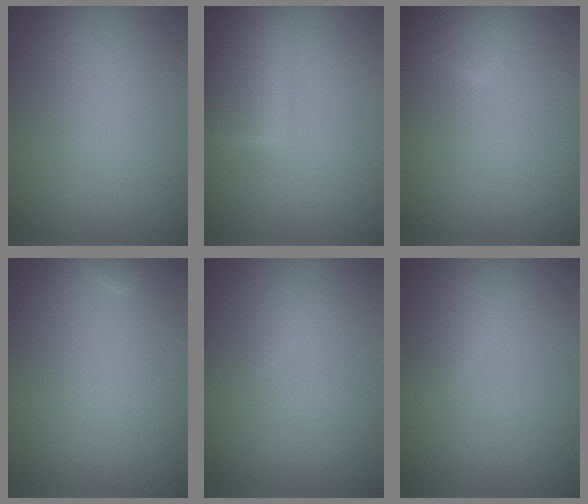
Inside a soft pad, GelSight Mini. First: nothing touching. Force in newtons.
{"total": 4.8, "press": 4.8, "slide": 0.2}
{"total": 1.9, "press": 1.9, "slide": 0.1}
{"total": 0.6, "press": 0.6, "slide": 0.1}
{"total": 0.7, "press": 0.7, "slide": 0.1}
{"total": 1.1, "press": 1.1, "slide": 0.1}